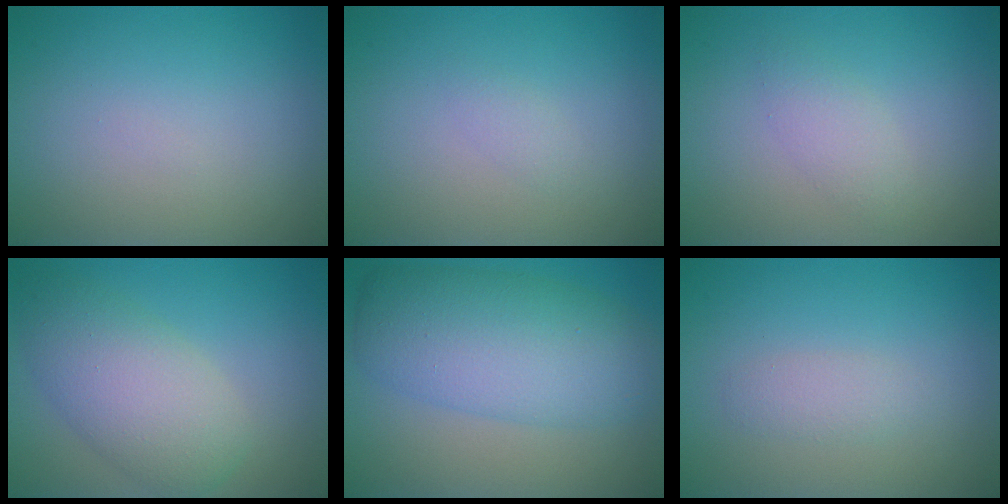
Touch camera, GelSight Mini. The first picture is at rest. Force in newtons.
{"total": 0.7, "press": 0.7, "slide": 0.0}
{"total": 1.7, "press": 1.7, "slide": 0.1}
{"total": 5.8, "press": 5.7, "slide": 0.3}
{"total": 7.9, "press": 7.9, "slide": 0.0}
{"total": 1.4, "press": 1.4, "slide": 0.1}